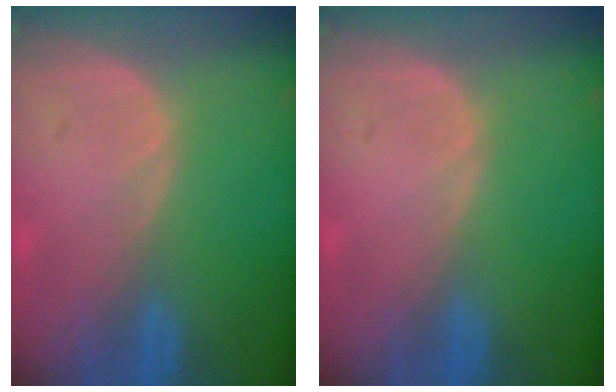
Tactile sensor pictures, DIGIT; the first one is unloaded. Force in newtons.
{"total": 0.0}